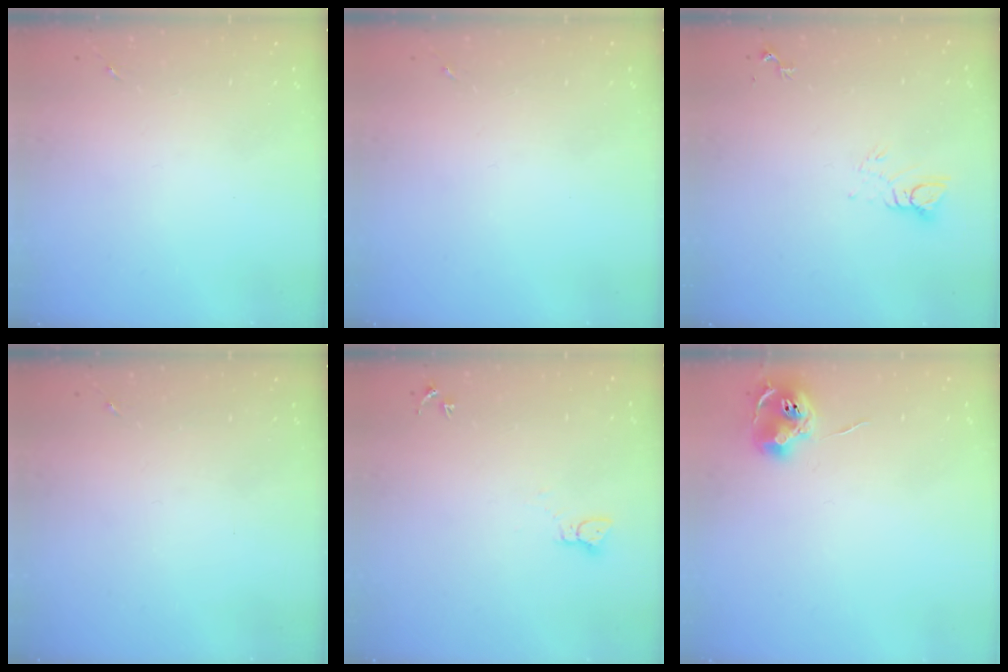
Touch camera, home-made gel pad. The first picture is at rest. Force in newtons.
{"total": 0.0}
{"total": 4.4, "press": 4.4, "slide": 0.4}
{"total": 0.0}
{"total": 2.3, "press": 2.3, "slide": 0.2}
{"total": 8.7, "press": 8.7, "slide": 0.4}